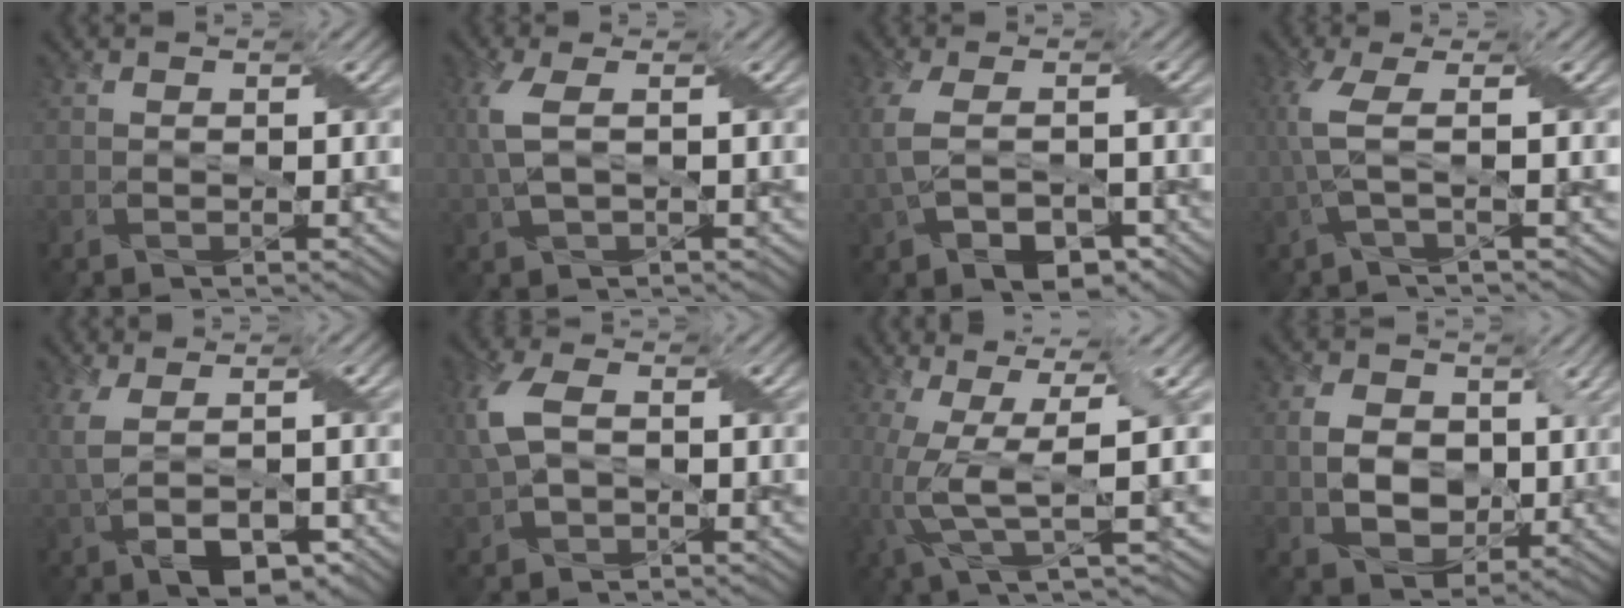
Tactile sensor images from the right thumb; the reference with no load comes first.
{"total": 4.4, "force": [0.7, 1.8, 4.0], "torque": [-0.108, 0.005, 0.012]}
{"total": 7.2, "force": [-1.1, 4.4, 5.6], "torque": [-0.144, -0.017, -0.013]}
{"total": 4.4, "force": [0.1, 0.9, 4.3], "torque": [-0.097, 0.004, -0.006]}
{"total": 6.7, "force": [-0.3, 3.3, 5.8], "torque": [-0.133, -0.014, -0.001]}
{"total": 6.0, "force": [0.6, 3.6, 4.7], "torque": [-0.132, 0.009, 0.007]}
{"total": 8.1, "force": [-0.5, 2.1, 7.8], "torque": [-0.166, 0.009, -0.013]}
{"total": 7.7, "force": [1.2, 5.8, 5.0], "torque": [-0.109, -0.008, 0.022]}